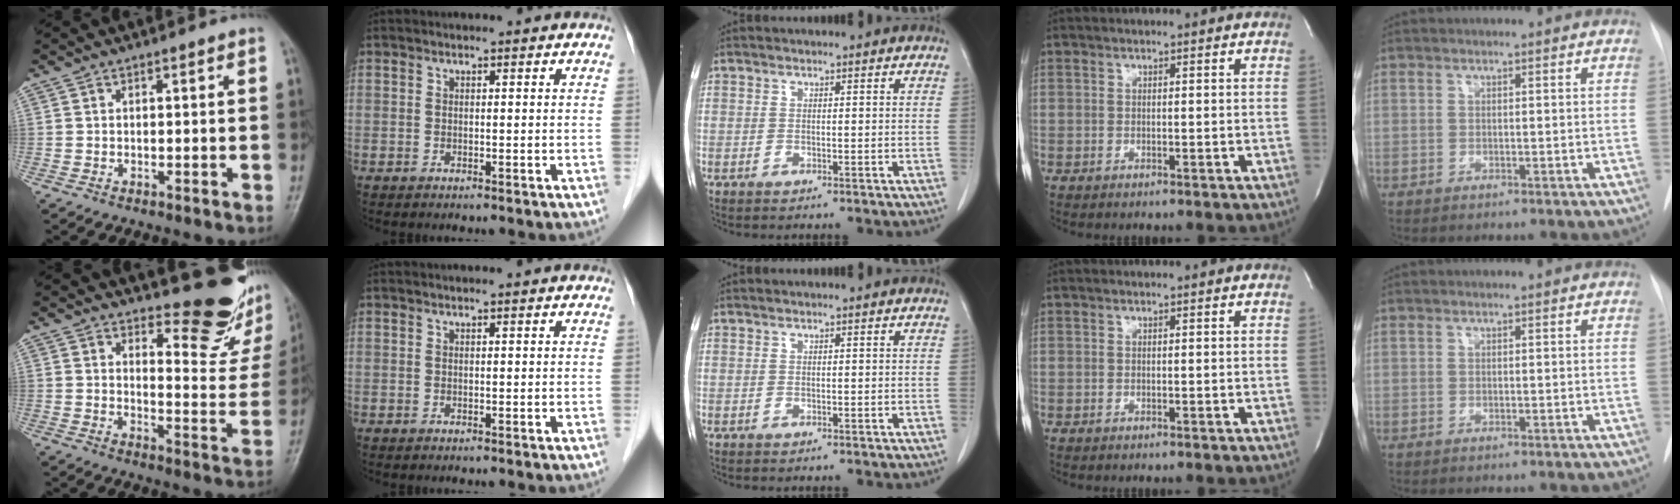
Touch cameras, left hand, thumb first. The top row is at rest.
{"thumb": {"total": 13.9, "force": [11.9, 4.3, 5.8], "torque": [-0.035, -0.118, 0.141]}, "index": {"total": 1.0, "force": [0.9, -0.1, 0.4], "torque": [-0.011, 0.007, 0.017]}}